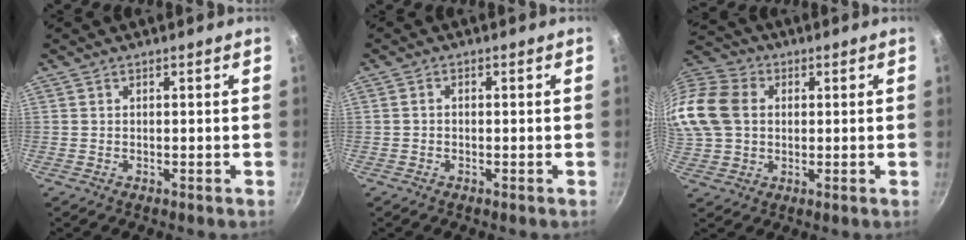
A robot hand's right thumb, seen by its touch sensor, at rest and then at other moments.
{"total": 0.8, "force": [-0.3, 0.6, 0.5], "torque": [-0.009, 0.007, -0.005]}
{"total": 22.5, "force": [3.5, 18.2, 12.7], "torque": [-0.315, 0.042, 0.059]}